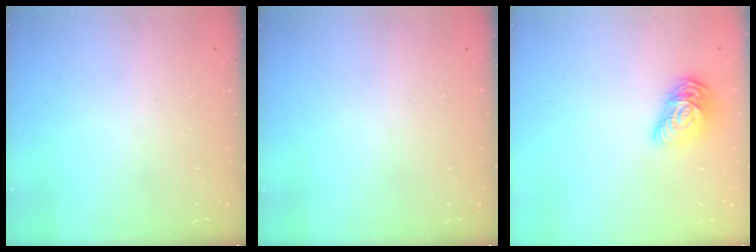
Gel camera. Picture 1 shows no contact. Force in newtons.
{"total": 0.0}
{"total": 11.6, "press": 11.5, "slide": 0.5}